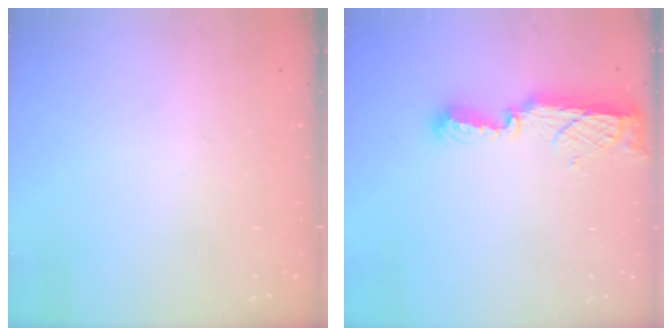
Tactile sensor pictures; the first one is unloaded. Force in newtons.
{"total": 8.5, "press": 8.4, "slide": 0.8}